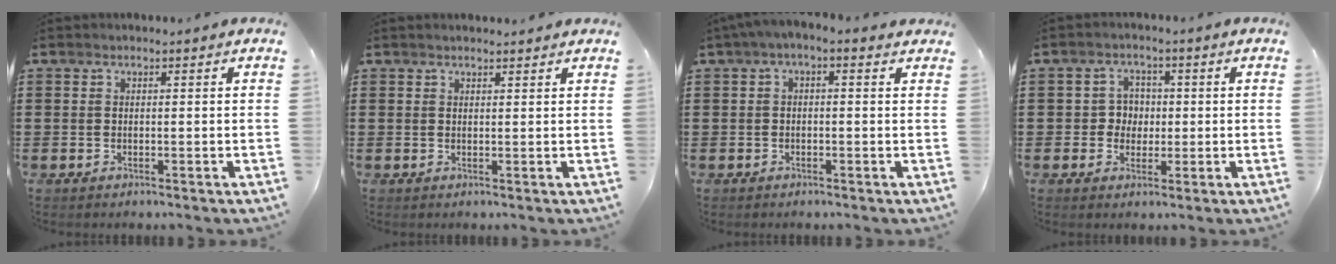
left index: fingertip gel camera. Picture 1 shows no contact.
{"total": 0.9, "force": [0.8, 0.1, 0.2], "torque": [-0.006, 0.000, 0.016]}
{"total": 1.7, "force": [-1.2, 0.3, 1.1], "torque": [-0.020, 0.000, -0.026]}
{"total": 3.7, "force": [-0.1, 3.4, 1.3], "torque": [-0.041, 0.009, -0.008]}